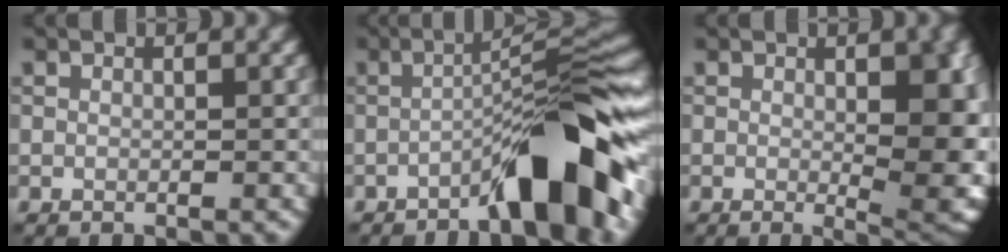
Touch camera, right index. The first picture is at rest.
{"total": 8.6, "force": [-4.6, 1.3, 7.1], "torque": [-0.096, 0.029, -0.080]}
{"total": 8.9, "force": [0.0, 3.1, 8.3], "torque": [-0.095, -0.007, 0.006]}